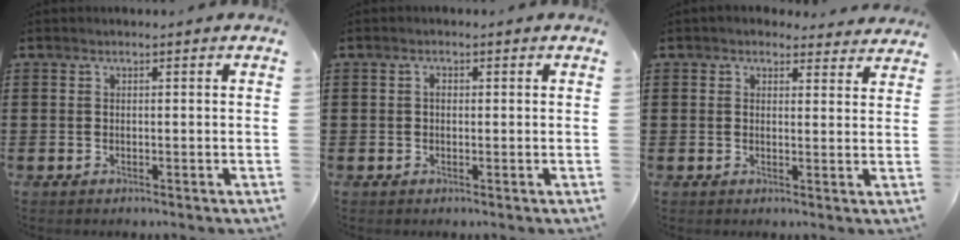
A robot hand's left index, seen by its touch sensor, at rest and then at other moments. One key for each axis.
{"total": 1.2, "fx": 0.1, "fy": 0.8, "fz": 0.9, "tx": -0.020, "ty": 0.005, "tz": 0.002}
{"total": 2.4, "fx": 2.2, "fy": 0.8, "fz": 0.4, "tx": -0.007, "ty": -0.004, "tz": 0.039}